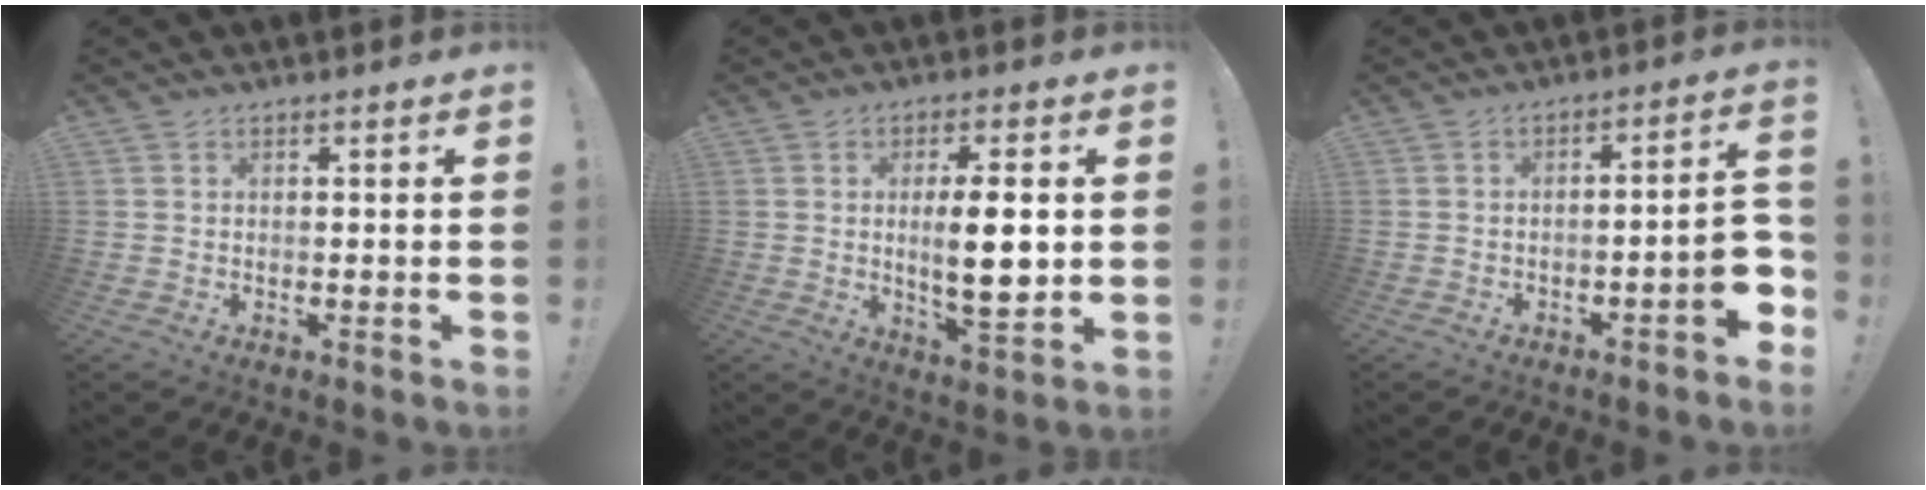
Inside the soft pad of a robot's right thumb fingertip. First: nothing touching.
{"total": 10.7, "force": [0.6, 2.6, 10.4], "torque": [-0.172, -0.016, 0.000]}
{"total": 6.8, "force": [-2.9, 0.9, 6.1], "torque": [-0.092, 0.005, -0.046]}